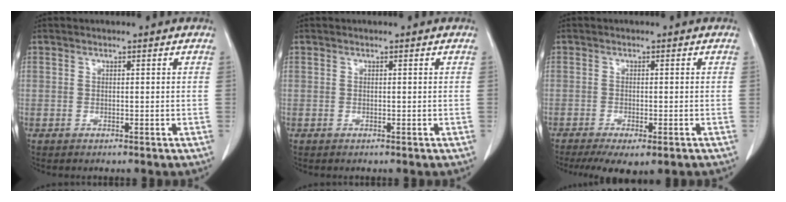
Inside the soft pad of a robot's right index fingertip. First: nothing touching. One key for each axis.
{"total": 0.0}
{"total": 7.9, "fx": -5.7, "fy": 2.0, "fz": 5.2, "tx": -0.069, "ty": -0.017, "tz": -0.083}